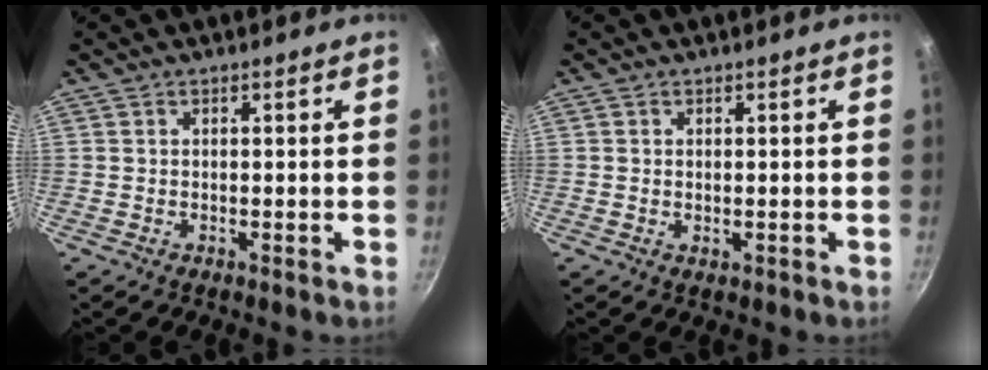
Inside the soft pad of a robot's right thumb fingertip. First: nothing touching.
{"total": 0.6, "force": [0.0, 0.4, 0.5], "torque": [-0.007, -0.001, 0.000]}